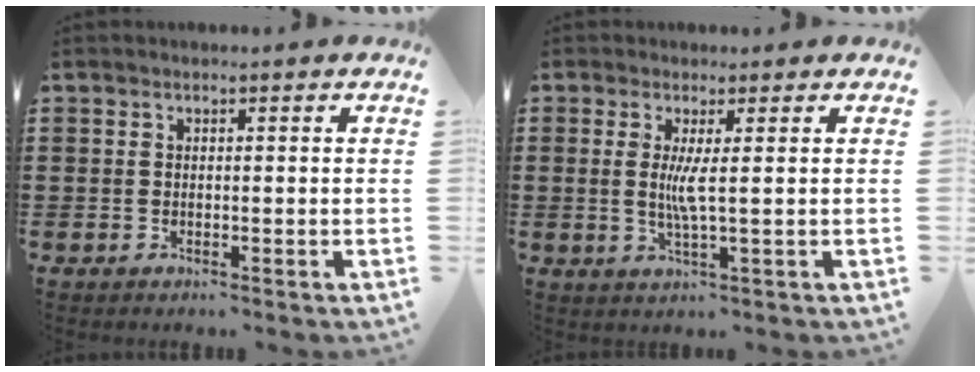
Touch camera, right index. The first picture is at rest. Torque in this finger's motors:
{"motor_torque": [0.16, -0.09, 0.11, 0.11]}